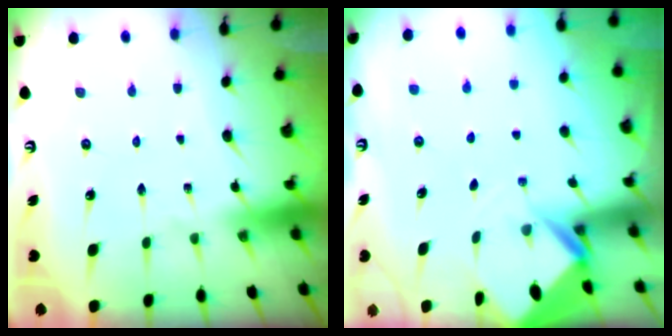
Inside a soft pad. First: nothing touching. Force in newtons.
{"total": 2.7, "press": 2.7, "slide": 0.1}